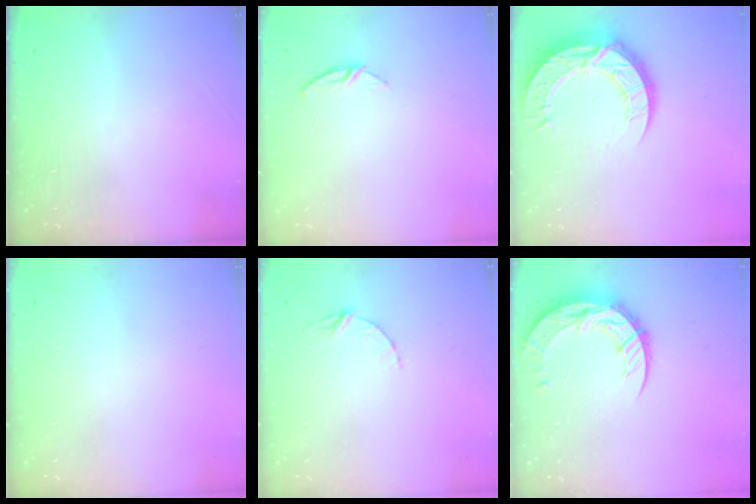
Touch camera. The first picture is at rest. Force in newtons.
{"total": 4.6, "press": 4.5, "slide": 0.4}
{"total": 16.3, "press": 16.3, "slide": 1.4}
{"total": 0.0}
{"total": 3.9, "press": 3.9, "slide": 0.4}
{"total": 13.9, "press": 13.8, "slide": 1.0}